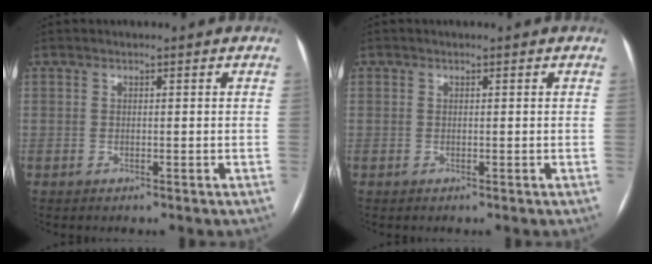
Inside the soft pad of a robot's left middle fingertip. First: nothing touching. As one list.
[{"total": 0.0}]